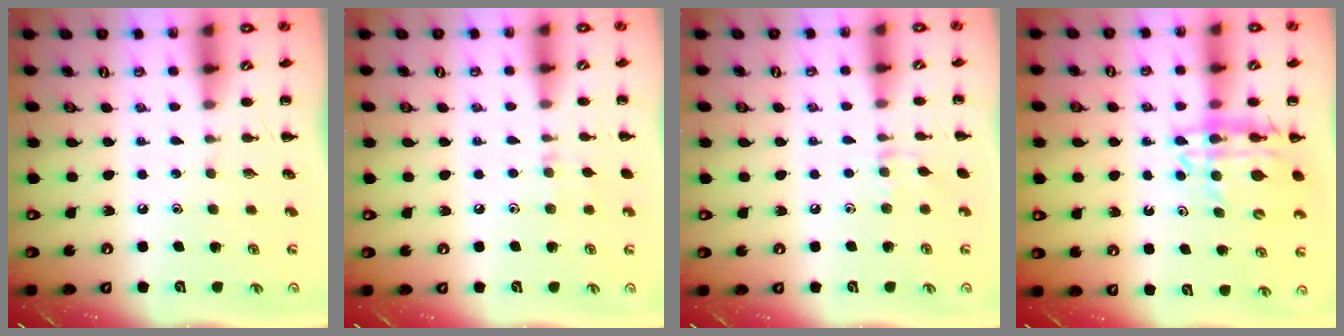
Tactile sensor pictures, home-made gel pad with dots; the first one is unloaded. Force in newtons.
{"total": 4.8, "press": 4.5, "slide": 1.5}
{"total": 5.2, "press": 4.8, "slide": 1.8}
{"total": 12.6, "press": 12.2, "slide": 3.2}